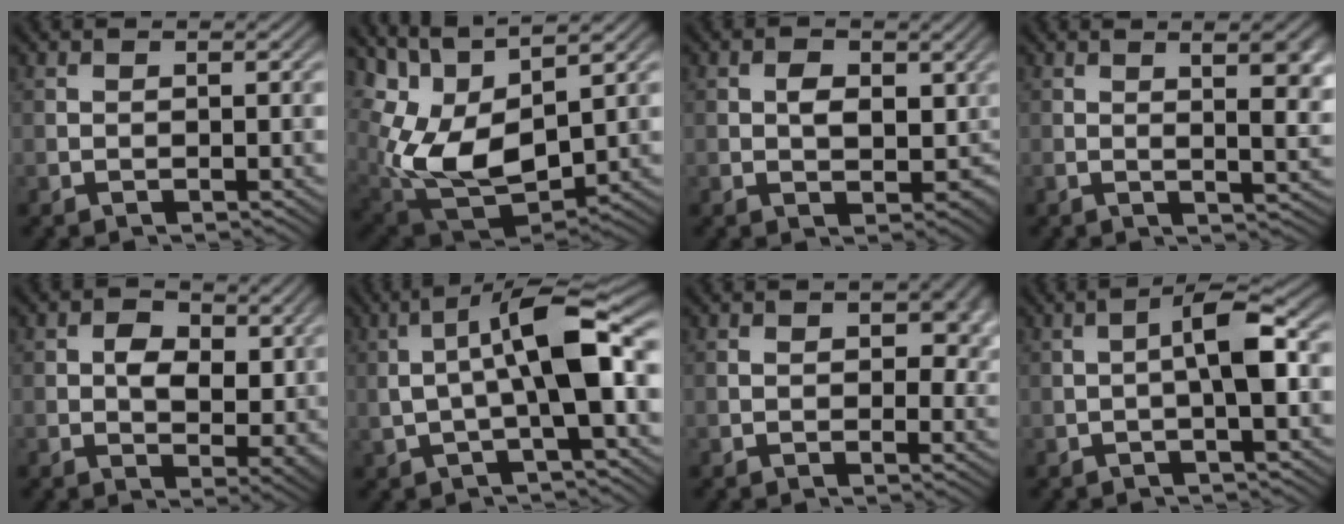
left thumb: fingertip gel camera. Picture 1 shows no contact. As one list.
[{"total": 12.8, "force": [3.1, 6.2, 10.8], "torque": [-0.249, -0.012, 0.070]}, {"total": 4.0, "force": [0.6, 2.7, 2.9], "torque": [-0.043, -0.007, 0.009]}, {"total": 7.1, "force": [1.8, 2.0, 6.5], "torque": [-0.083, 0.008, 0.023]}, {"total": 6.2, "force": [1.3, 3.9, 4.6], "torque": [-0.071, -0.006, 0.022]}, {"total": 9.0, "force": [0.7, 2.4, 8.7], "torque": [-0.156, 0.020, 0.007]}, {"total": 4.6, "force": [0.7, 2.7, 3.7], "torque": [-0.047, -0.006, 0.010]}, {"total": 4.4, "force": [-0.4, 0.7, 4.3], "torque": [-0.071, 0.018, -0.018]}]